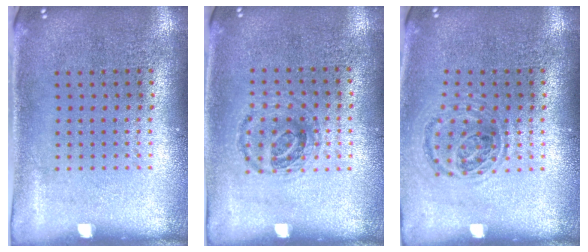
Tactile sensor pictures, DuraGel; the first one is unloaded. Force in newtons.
{"total": 0.9, "press": 0.8, "slide": 0.4}
{"total": 0.9, "press": 0.9, "slide": 0.1}